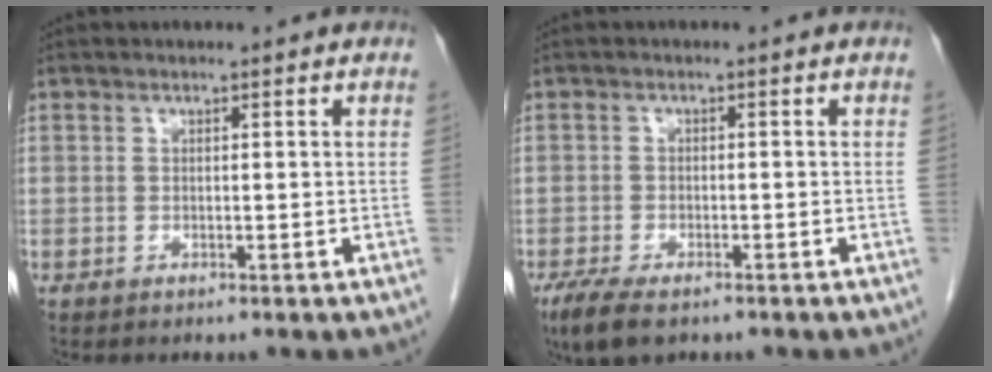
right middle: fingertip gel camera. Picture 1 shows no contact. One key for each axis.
{"total": 6.1, "fx": -4.3, "fy": 2.2, "fz": 3.7, "tx": -0.069, "ty": -0.013, "tz": -0.069}